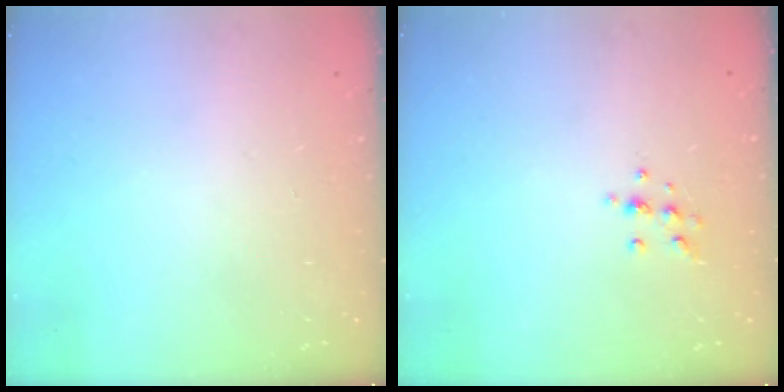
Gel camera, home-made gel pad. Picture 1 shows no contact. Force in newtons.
{"total": 7.0, "press": 6.9, "slide": 0.7}